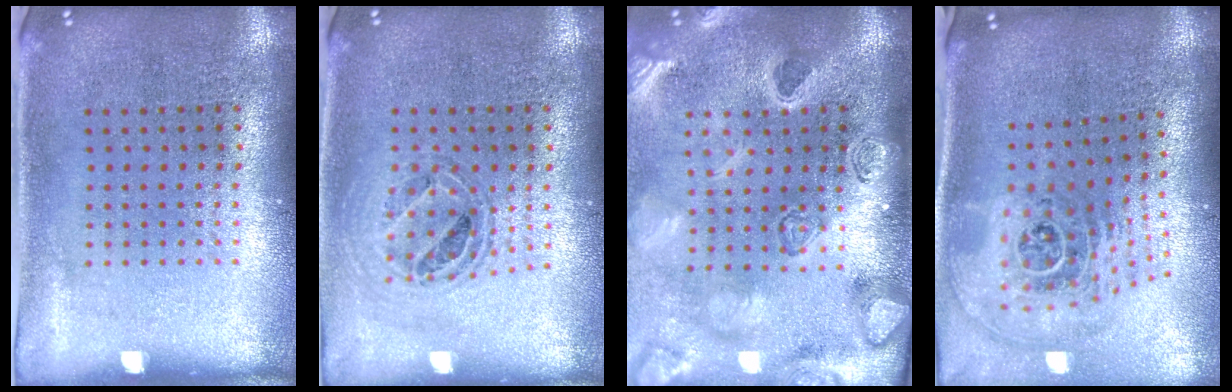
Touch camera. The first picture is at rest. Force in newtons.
{"total": 0.8, "press": 0.7, "slide": 0.2}
{"total": 4.1, "press": 3.2, "slide": 2.5}
{"total": 2.8, "press": 1.8, "slide": 2.1}